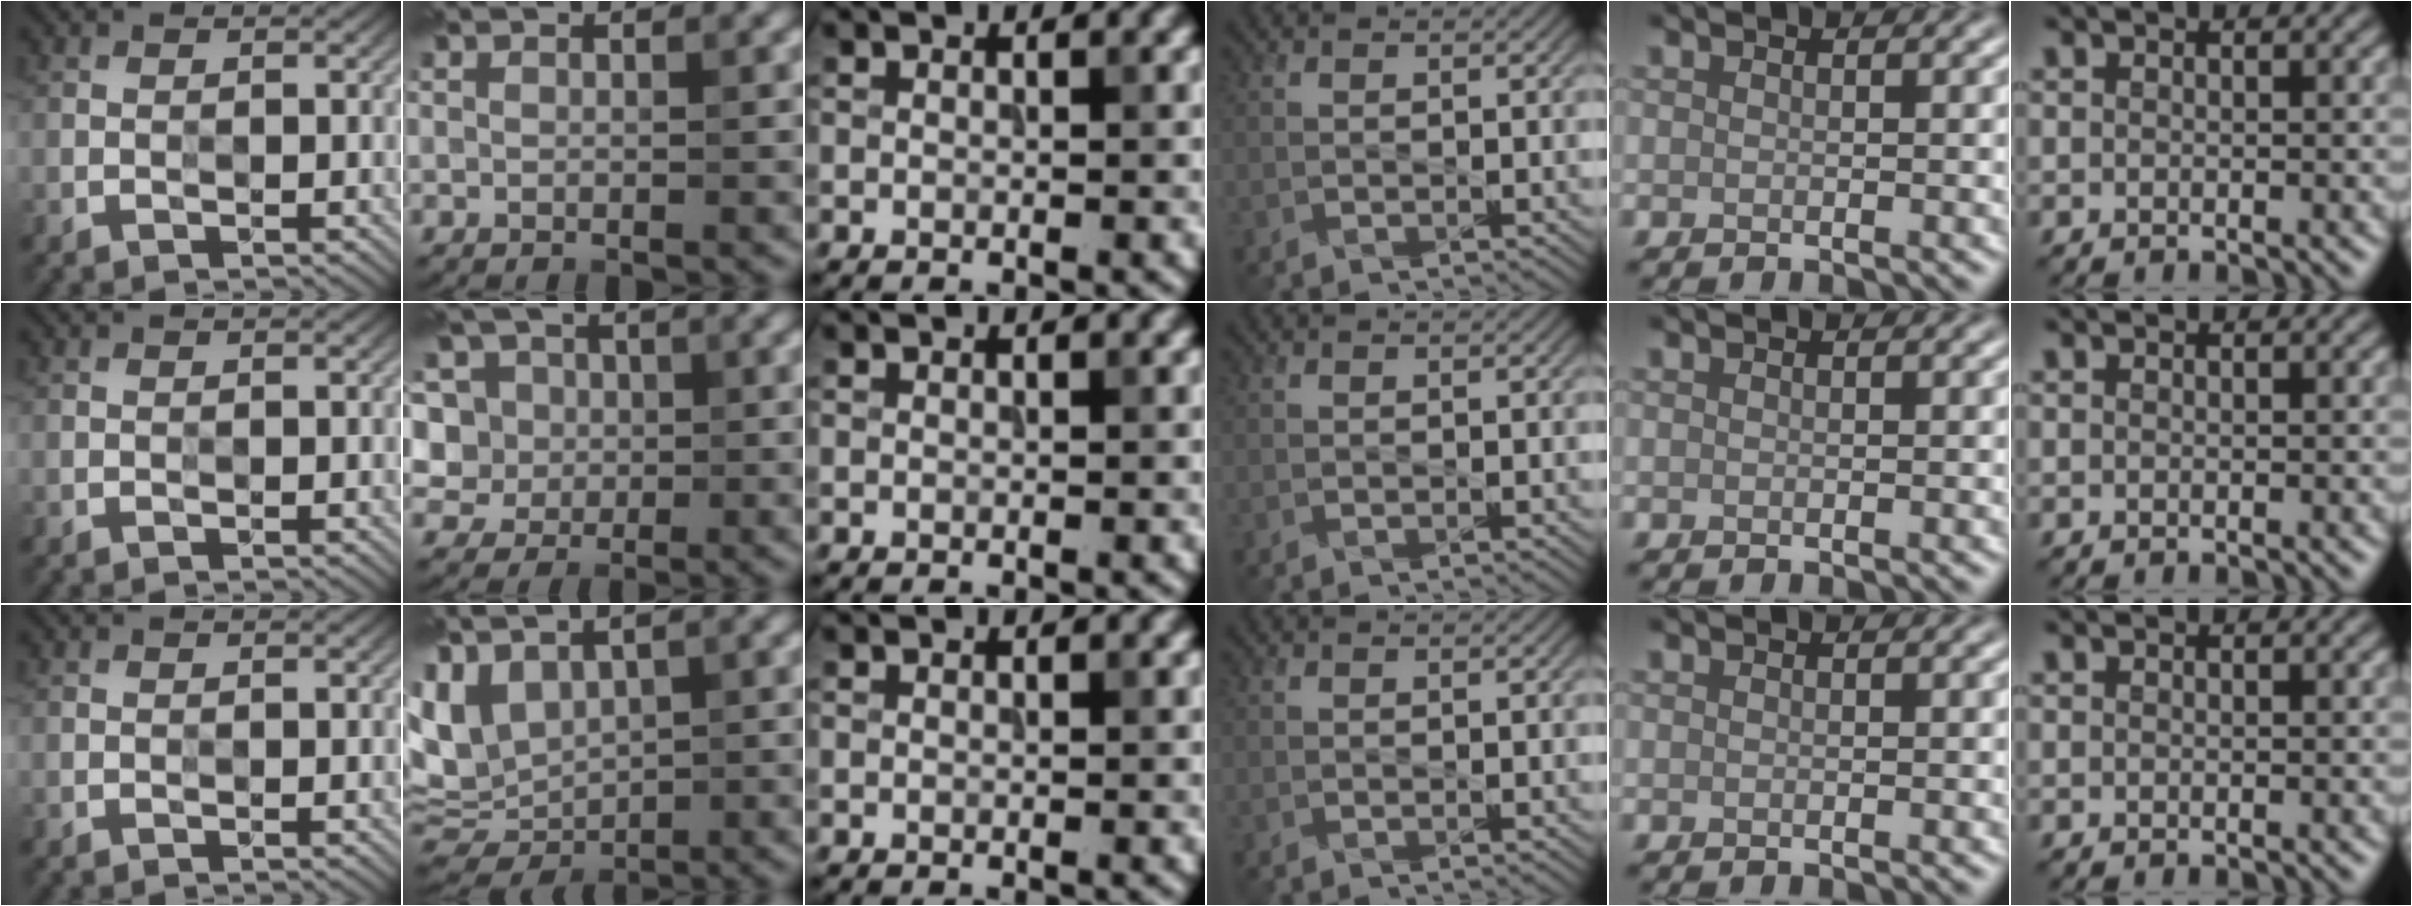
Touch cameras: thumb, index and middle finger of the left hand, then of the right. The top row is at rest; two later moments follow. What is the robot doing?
{"motion": "press", "object": "sticky note"}